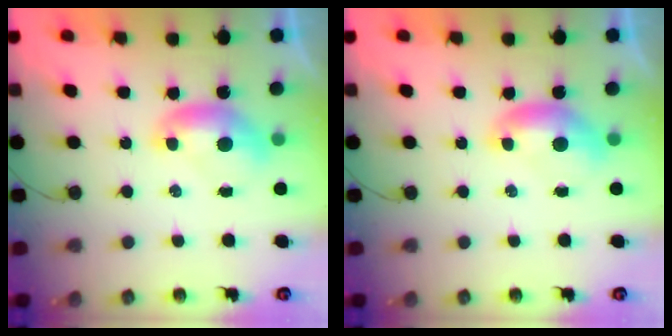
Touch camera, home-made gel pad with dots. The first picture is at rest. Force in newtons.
{"total": 0.0}